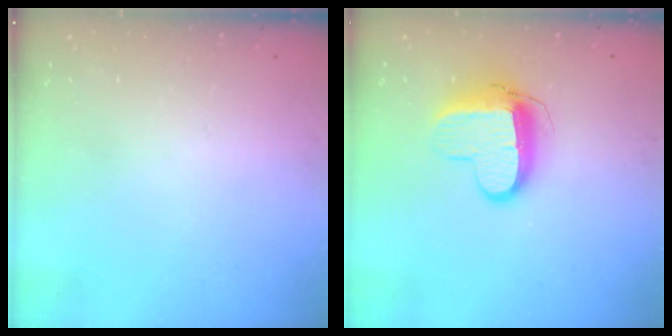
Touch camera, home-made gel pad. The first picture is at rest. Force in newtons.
{"total": 11.1, "press": 11.1, "slide": 0.8}